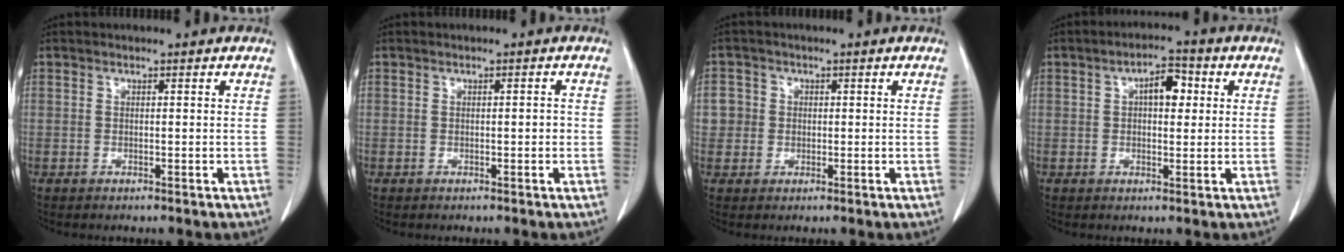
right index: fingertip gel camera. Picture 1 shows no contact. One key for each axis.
{"total": 0.8, "fx": -0.1, "fy": 0.3, "fz": 0.8, "tx": -0.008, "ty": 0.002, "tz": -0.001}
{"total": 3.3, "fx": 0.3, "fy": 3.3, "fz": 0.2, "tx": 0.012, "ty": 0.009, "tz": 0.003}
{"total": 5.1, "fx": 1.3, "fy": 2.2, "fz": 4.4, "tx": -0.069, "ty": 0.014, "tz": 0.018}